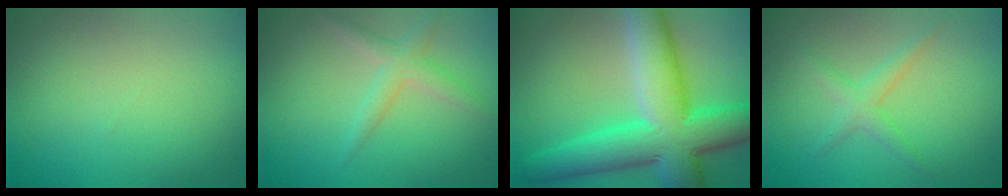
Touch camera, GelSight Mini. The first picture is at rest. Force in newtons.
{"total": 2.2, "press": 2.2, "slide": 0.1}
{"total": 11.4, "press": 11.4, "slide": 0.1}
{"total": 1.9, "press": 1.9, "slide": 0.1}